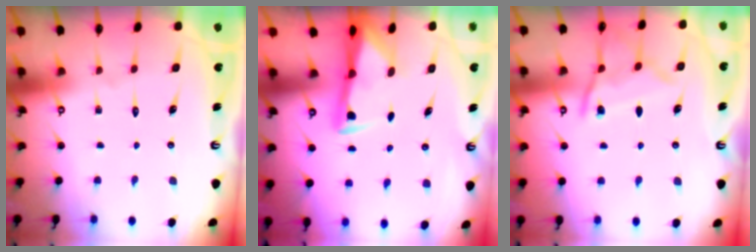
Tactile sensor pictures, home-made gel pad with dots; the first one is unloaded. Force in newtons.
{"total": 2.9, "press": 2.9, "slide": 0.5}
{"total": 10.4, "press": 10.4, "slide": 1.0}